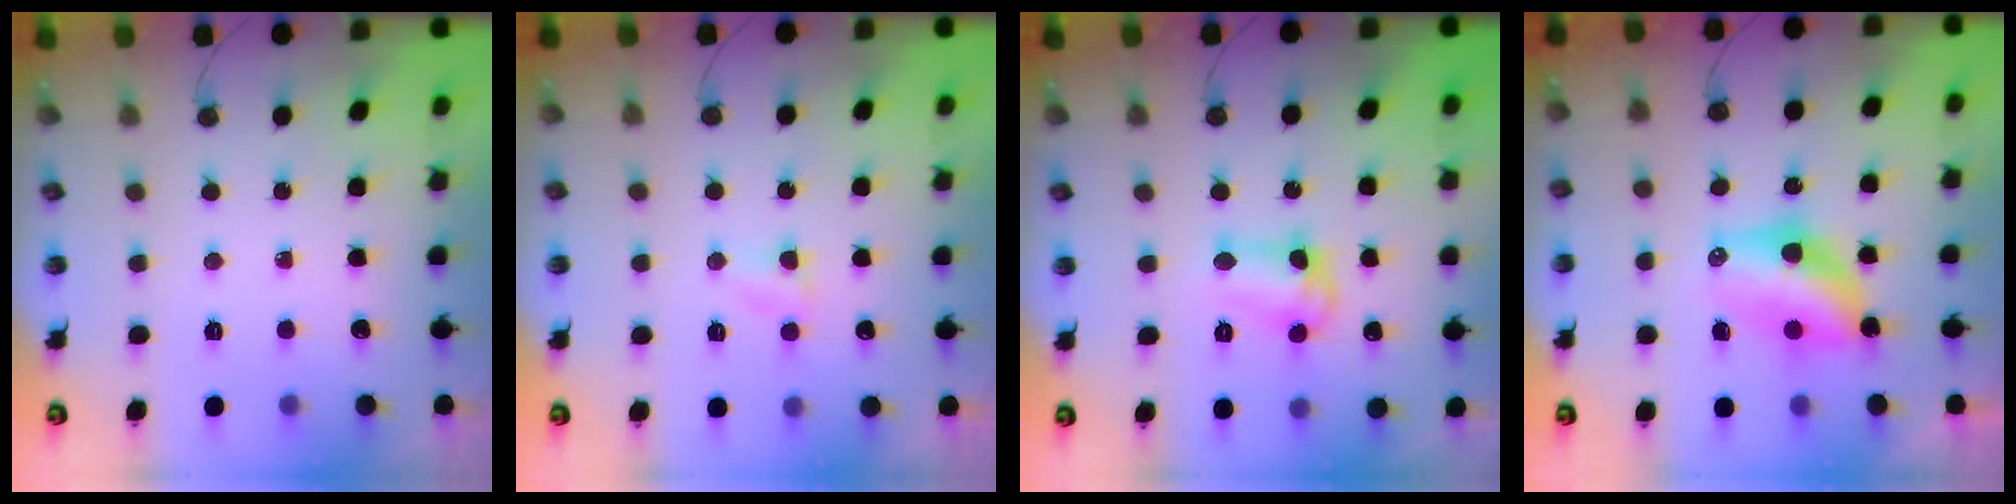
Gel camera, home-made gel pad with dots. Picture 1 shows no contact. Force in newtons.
{"total": 2.7, "press": 2.7, "slide": 0.3}
{"total": 9.9, "press": 9.9, "slide": 0.6}
{"total": 7.3, "press": 7.3, "slide": 0.5}